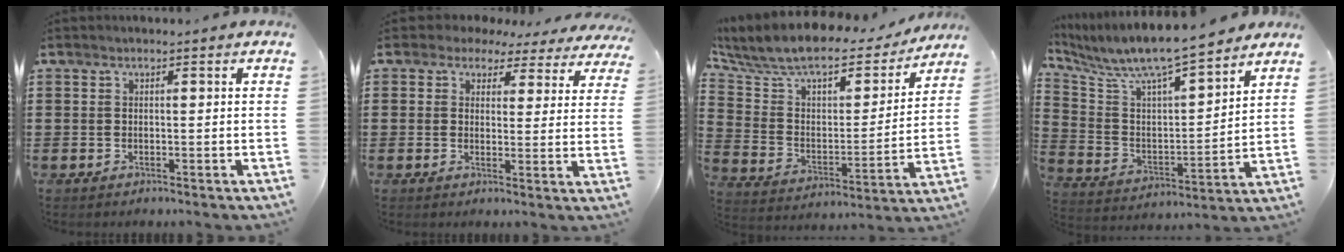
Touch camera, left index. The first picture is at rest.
{"total": 3.2, "force": [2.5, 1.8, 0.7], "torque": [-0.031, -0.007, 0.042]}
{"total": 8.1, "force": [6.8, 2.8, 3.5], "torque": [-0.102, -0.049, 0.112]}
{"total": 7.7, "force": [7.0, 1.0, 3.2], "torque": [-0.097, -0.049, 0.114]}